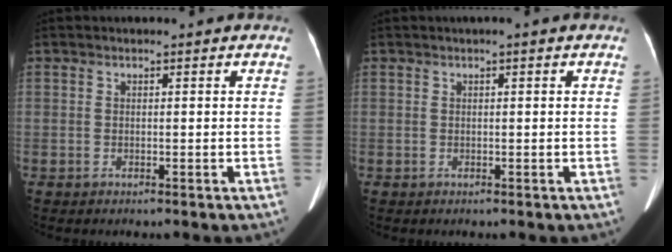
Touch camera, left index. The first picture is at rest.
{"total": 0.6, "force": [0.4, -0.1, 0.5], "torque": [-0.014, 0.001, 0.009]}